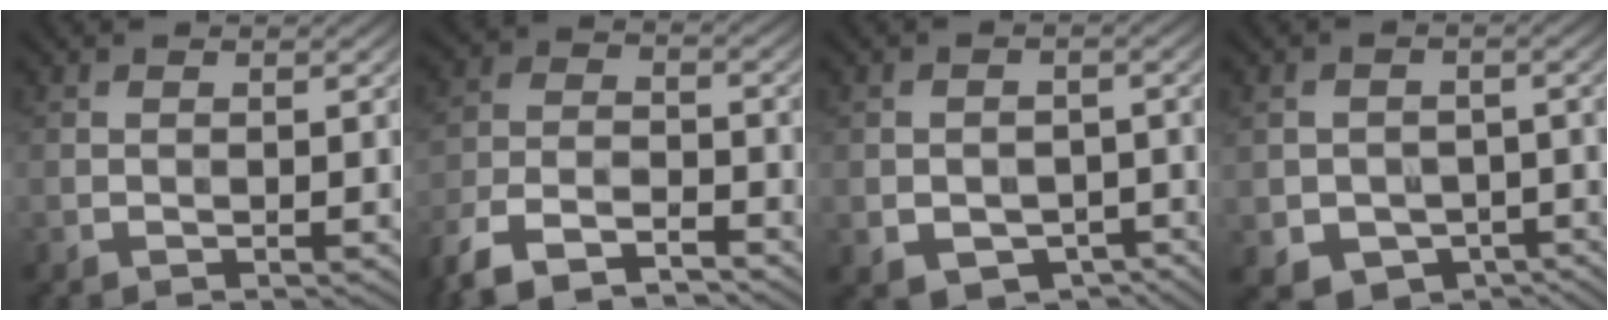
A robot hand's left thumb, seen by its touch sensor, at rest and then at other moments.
{"total": 10.3, "force": [-7.7, 4.5, 5.2], "torque": [-0.114, -0.011, -0.157]}
{"total": 5.6, "force": [-2.6, 4.0, 3.0], "torque": [-0.054, -0.013, -0.030]}
{"total": 6.5, "force": [-2.4, 5.5, 2.6], "torque": [-0.058, -0.024, -0.035]}